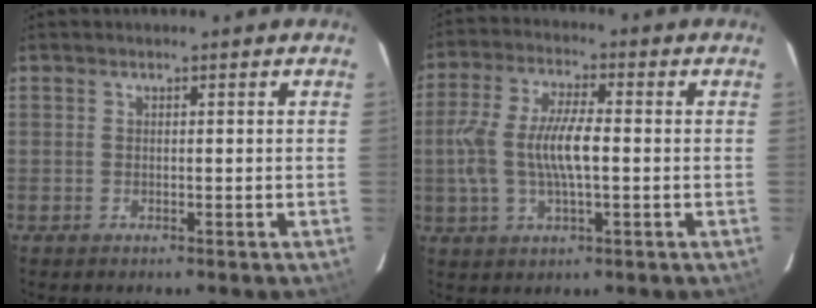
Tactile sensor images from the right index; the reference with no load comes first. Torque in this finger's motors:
{"motor_torque": [0.47, -0.14, 0.36, 0.18]}